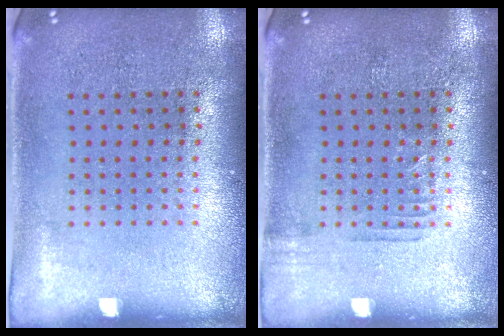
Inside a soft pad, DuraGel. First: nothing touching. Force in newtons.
{"total": 0.8, "press": 0.8, "slide": 0.2}